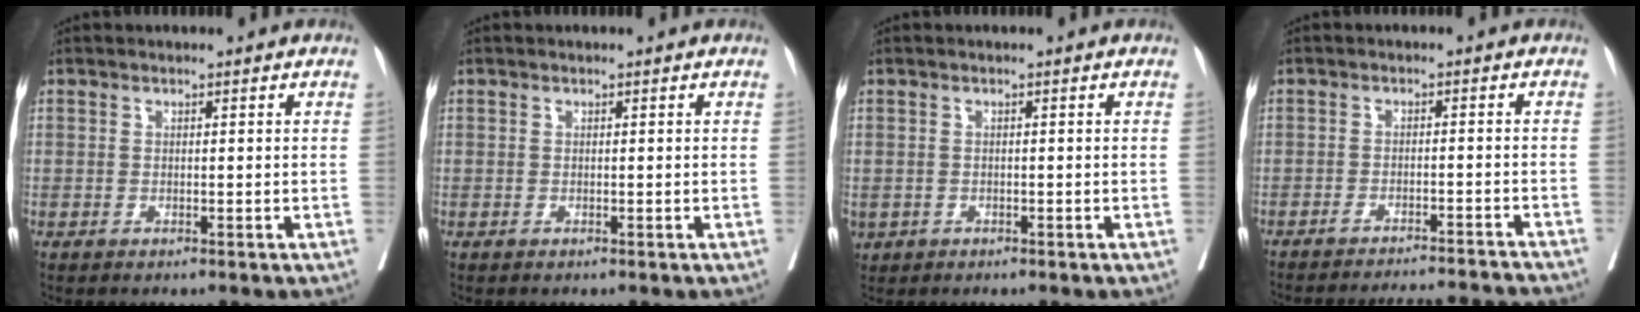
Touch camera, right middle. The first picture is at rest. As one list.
[{"total": 0.0}, {"total": 3.5, "force": [-1.4, 2.9, 1.4], "torque": [-0.039, -0.003, -0.015]}, {"total": 11.8, "force": [-11.6, -0.4, 1.8], "torque": [-0.014, 0.005, -0.143]}]